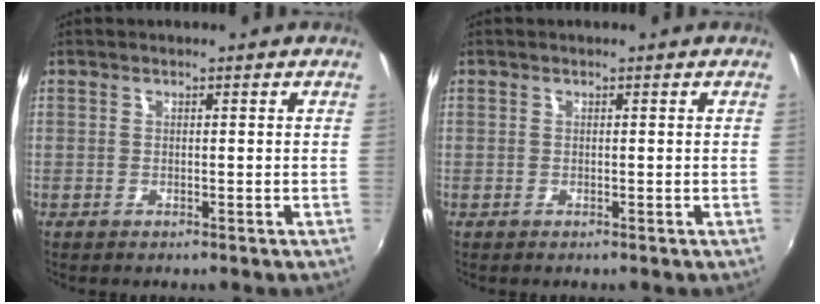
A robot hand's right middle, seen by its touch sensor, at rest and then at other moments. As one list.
[{"total": 0.0}]